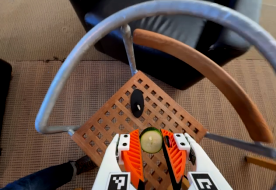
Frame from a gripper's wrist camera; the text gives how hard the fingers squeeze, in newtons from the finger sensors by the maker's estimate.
{"total": 6.8, "left": 6.6, "right": 6.9}